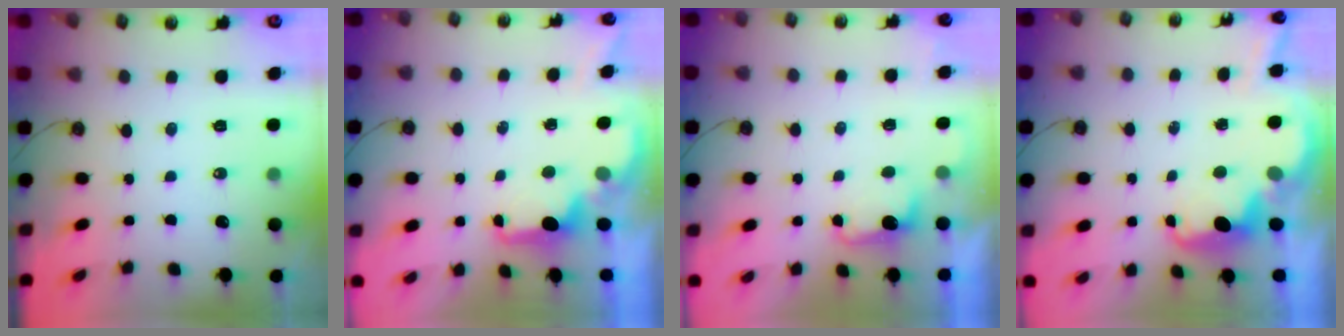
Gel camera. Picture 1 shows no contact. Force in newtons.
{"total": 1.9, "press": 1.7, "slide": 0.8}
{"total": 2.6, "press": 2.4, "slide": 1.0}
{"total": 3.9, "press": 3.8, "slide": 0.7}